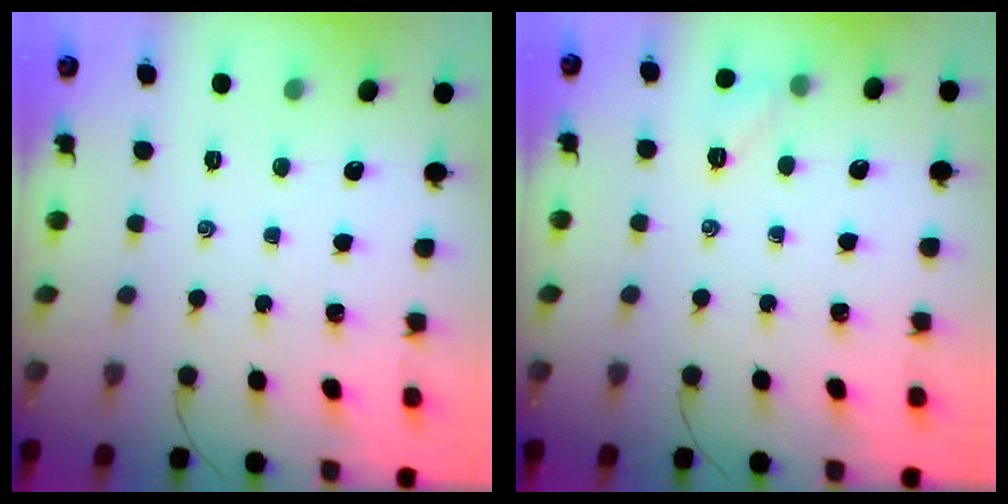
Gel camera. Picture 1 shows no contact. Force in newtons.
{"total": 6.0, "press": 5.9, "slide": 1.2}